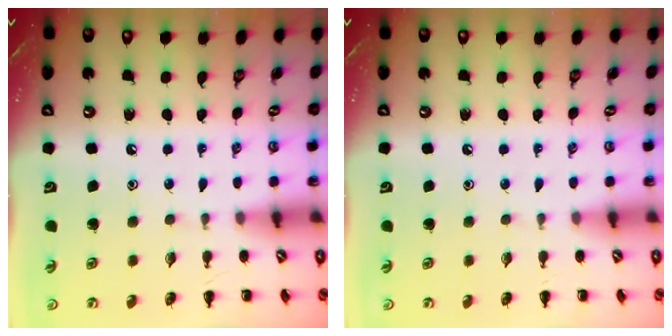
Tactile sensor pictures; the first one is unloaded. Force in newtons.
{"total": 0.0}